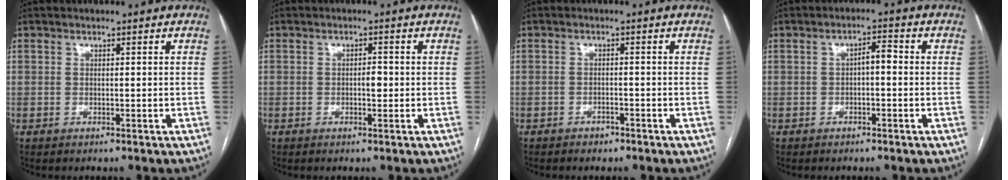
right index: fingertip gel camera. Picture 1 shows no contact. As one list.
[{"total": 1.7, "force": [-0.2, 0.7, 1.5], "torque": [-0.021, 0.002, -0.003]}, {"total": 1.5, "force": [-1.2, 0.8, 0.4], "torque": [-0.008, 0.002, -0.016]}, {"total": 2.6, "force": [-0.2, 0.9, 2.4], "torque": [-0.037, 0.012, -0.004]}]